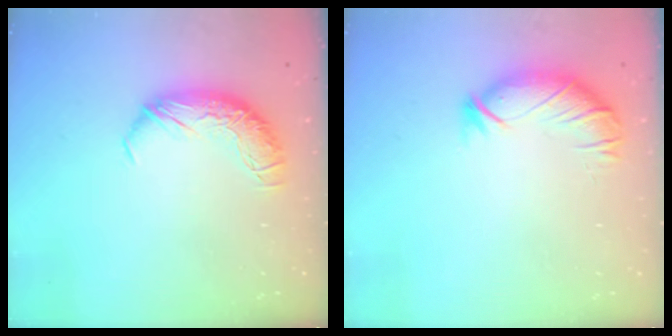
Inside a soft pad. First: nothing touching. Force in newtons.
{"total": 2.9, "press": 2.8, "slide": 0.8}